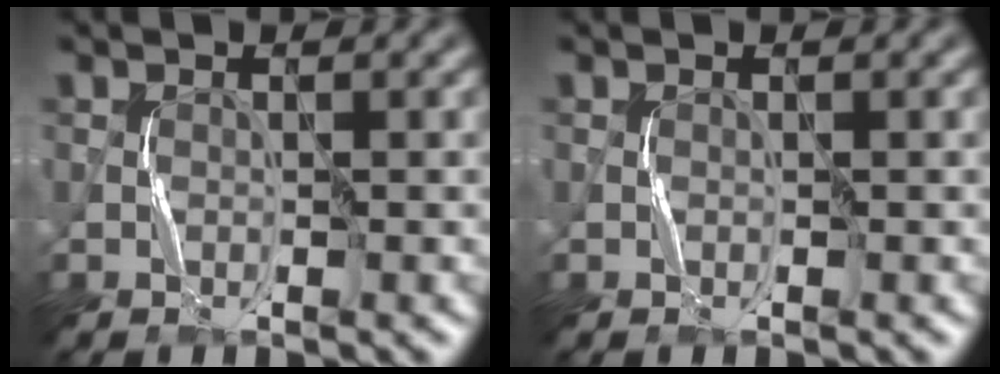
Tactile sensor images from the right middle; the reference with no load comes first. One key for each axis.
{"total": 0.0}